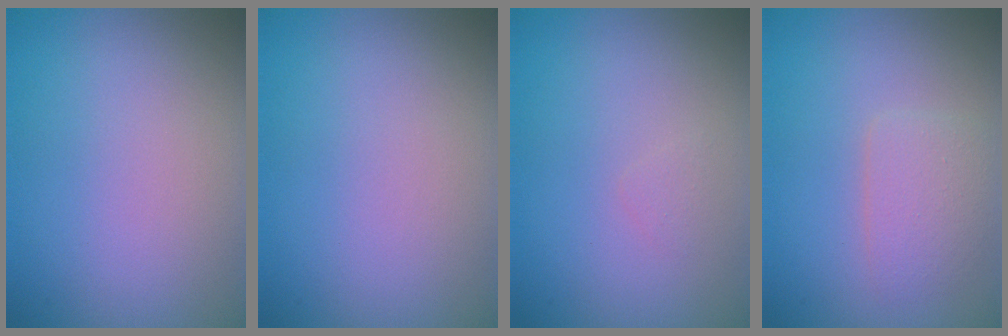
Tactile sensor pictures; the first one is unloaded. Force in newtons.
{"total": 0.0}
{"total": 0.5, "press": 0.5, "slide": 0.0}
{"total": 2.3, "press": 2.3, "slide": 0.1}